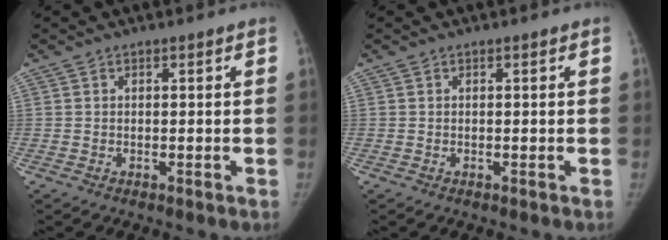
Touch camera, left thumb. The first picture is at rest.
{"total": 0.0}